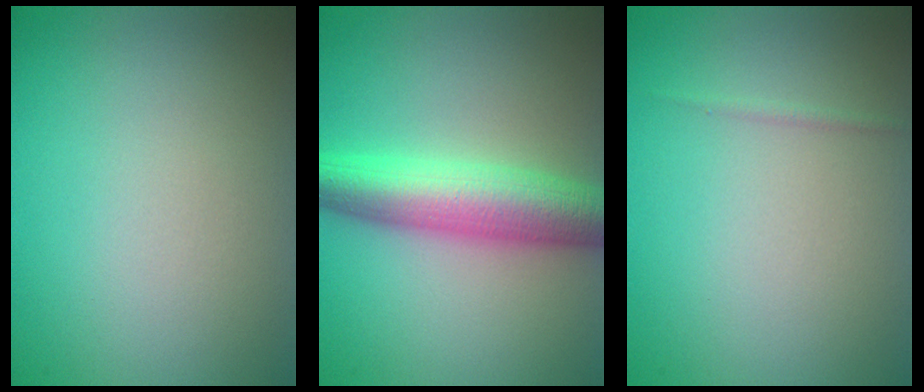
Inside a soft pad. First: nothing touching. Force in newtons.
{"total": 6.6, "press": 6.6, "slide": 0.1}
{"total": 0.5, "press": 0.5, "slide": 0.0}